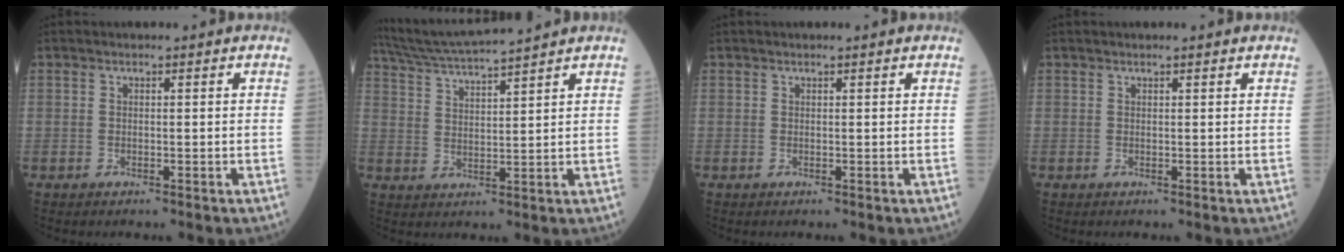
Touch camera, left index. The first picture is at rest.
{"total": 10.6, "force": [9.8, -1.3, 3.7], "torque": [-0.077, 0.022, 0.174]}
{"total": 1.0, "force": [0.9, 0.0, 0.4], "torque": [-0.007, 0.009, 0.015]}
{"total": 1.6, "force": [1.5, 0.2, 0.6], "torque": [-0.009, 0.012, 0.020]}